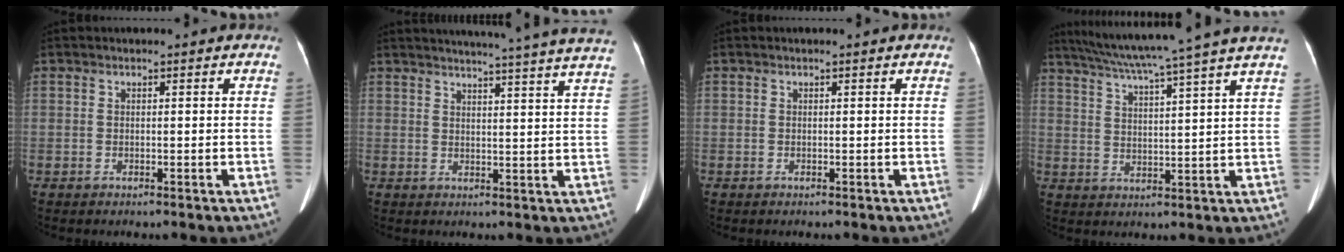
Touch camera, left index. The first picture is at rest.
{"total": 20.9, "force": [19.3, -1.4, 7.9], "torque": [-0.116, -0.049, 0.225]}
{"total": 0.0}
{"total": 16.9, "force": [14.0, -2.2, 9.1], "torque": [-0.158, -0.002, 0.194]}